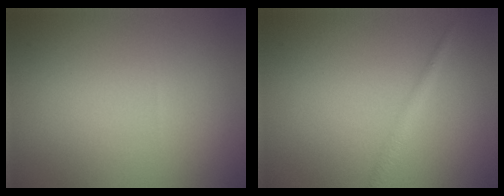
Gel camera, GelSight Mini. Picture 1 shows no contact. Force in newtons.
{"total": 1.4, "press": 1.4, "slide": 0.0}